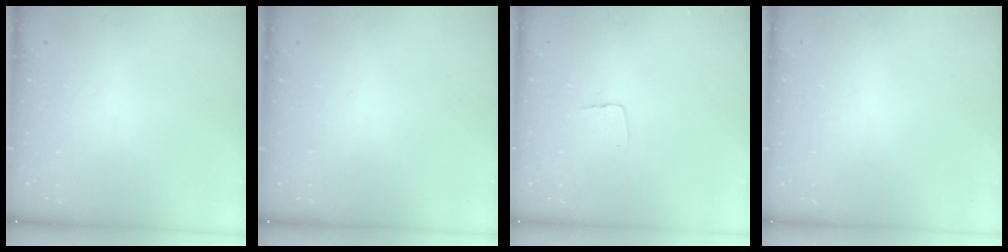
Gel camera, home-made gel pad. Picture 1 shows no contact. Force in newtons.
{"total": 0.0}
{"total": 5.3, "press": 5.3, "slide": 0.4}
{"total": 0.0}